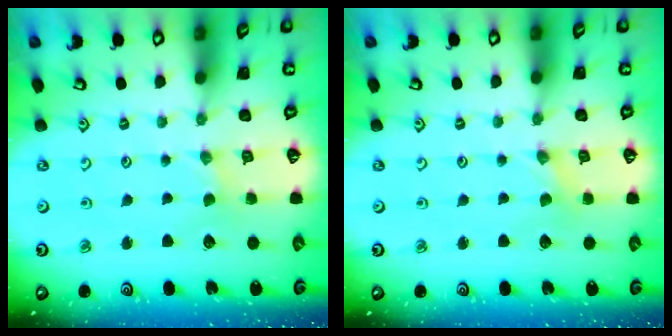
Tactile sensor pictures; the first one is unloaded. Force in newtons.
{"total": 0.0}